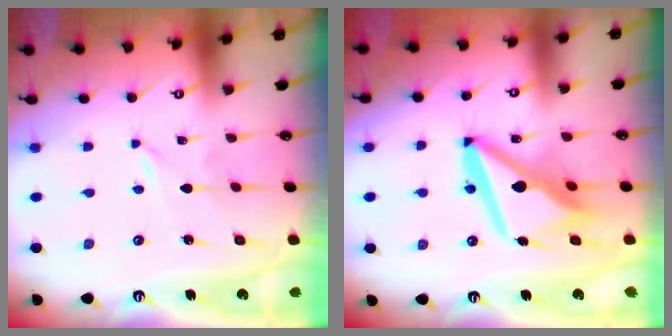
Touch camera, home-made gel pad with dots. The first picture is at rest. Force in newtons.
{"total": 15.3, "press": 15.1, "slide": 1.8}